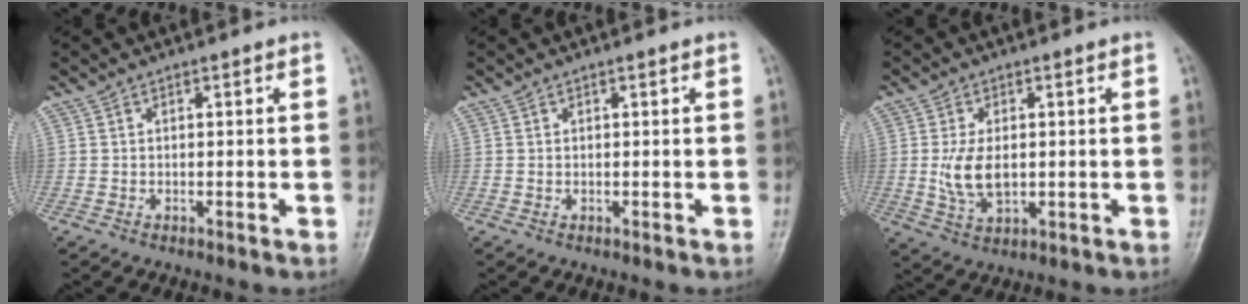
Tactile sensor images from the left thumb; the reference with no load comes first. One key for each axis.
{"total": 0.0}
{"total": 7.1, "fx": 0.1, "fy": 4.1, "fz": 5.9, "tx": -0.115, "ty": -0.006, "tz": 0.008}